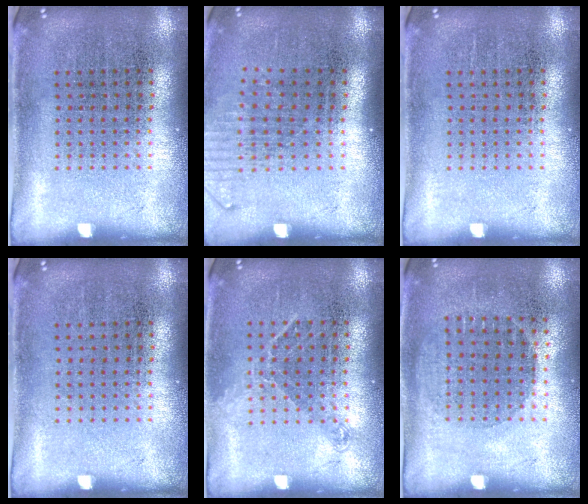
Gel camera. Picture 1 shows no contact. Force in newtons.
{"total": 1.3, "press": 1.1, "slide": 0.8}
{"total": 0.0}
{"total": 0.0}
{"total": 1.1, "press": 0.8, "slide": 0.6}
{"total": 0.9, "press": 0.8, "slide": 0.4}